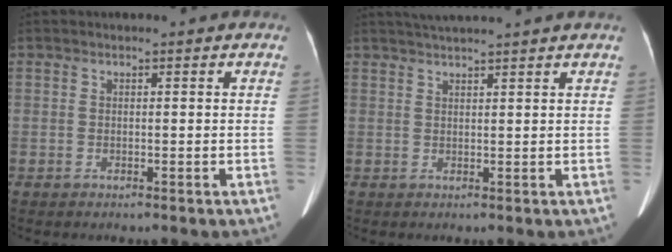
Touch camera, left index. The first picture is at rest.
{"total": 6.5, "force": [5.8, -1.0, 2.8], "torque": [-0.041, 0.029, 0.081]}